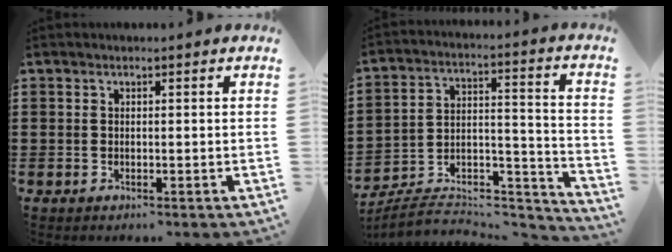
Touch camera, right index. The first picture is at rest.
{"total": 6.8, "force": [-5.9, 2.5, 2.3], "torque": [-0.038, 0.007, -0.115]}